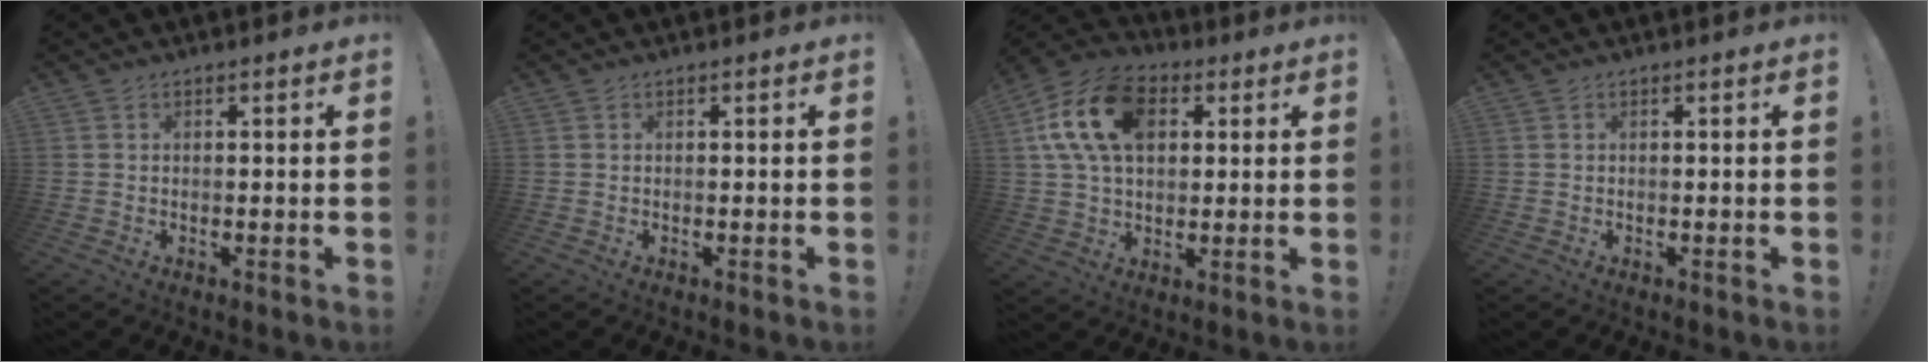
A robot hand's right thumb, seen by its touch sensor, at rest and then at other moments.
{"total": 0.0}
{"total": 18.2, "force": [5.3, 12.3, 12.3], "torque": [-0.219, 0.003, 0.099]}
{"total": 0.0}